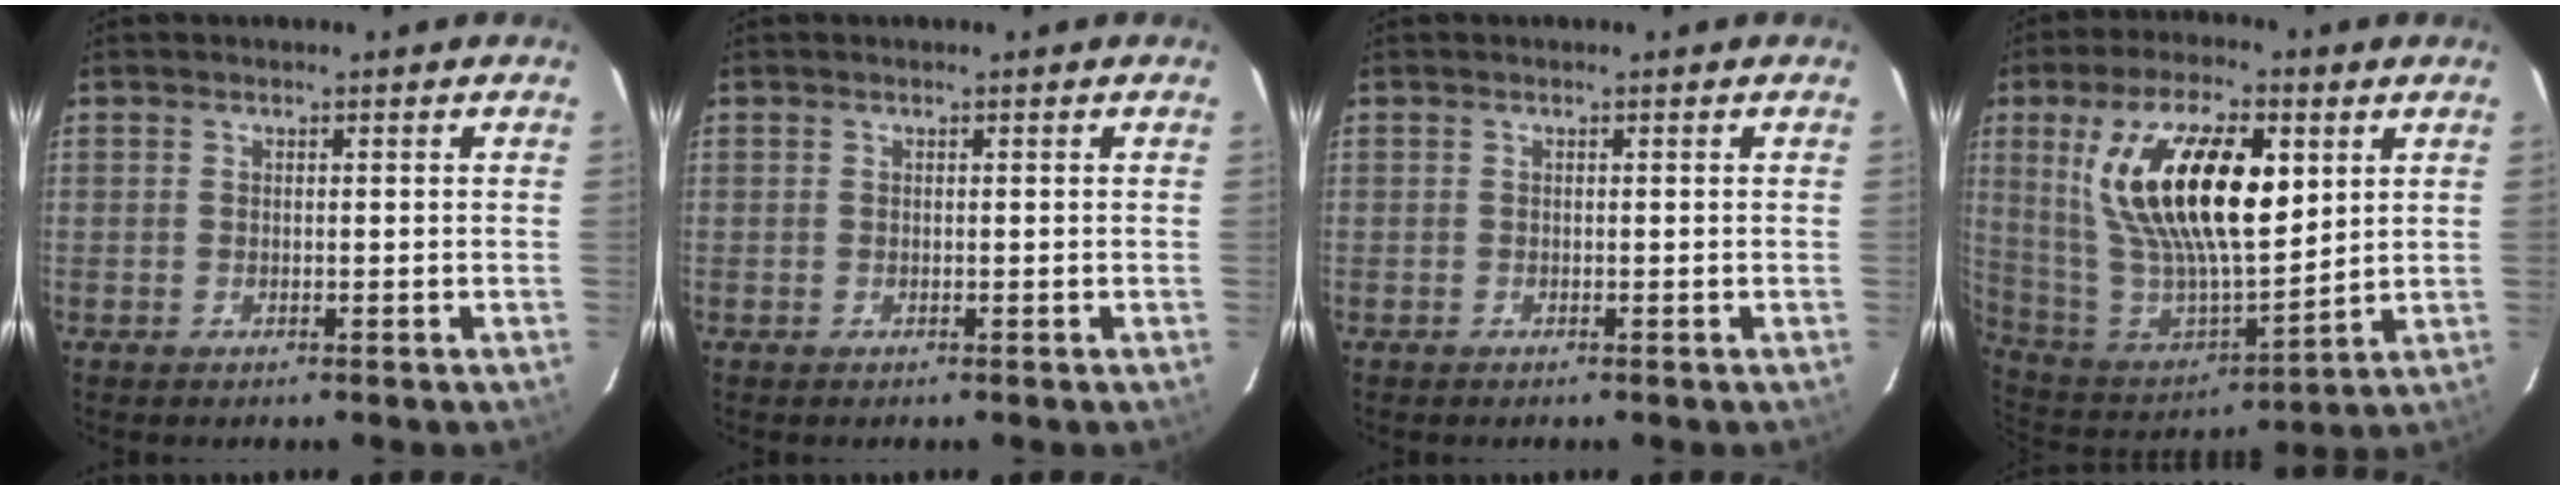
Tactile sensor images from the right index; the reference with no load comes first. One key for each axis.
{"total": 0.0}
{"total": 0.0}
{"total": 22.7, "fx": 7.4, "fy": 9.0, "fz": 19.4, "tx": -0.364, "ty": 0.007, "tz": 0.149}